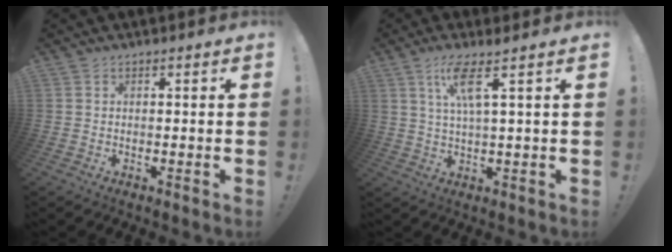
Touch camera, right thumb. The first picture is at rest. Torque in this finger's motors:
{"motor_torque": [0.02, 0.05, 0.34, 0.41, 0.01]}